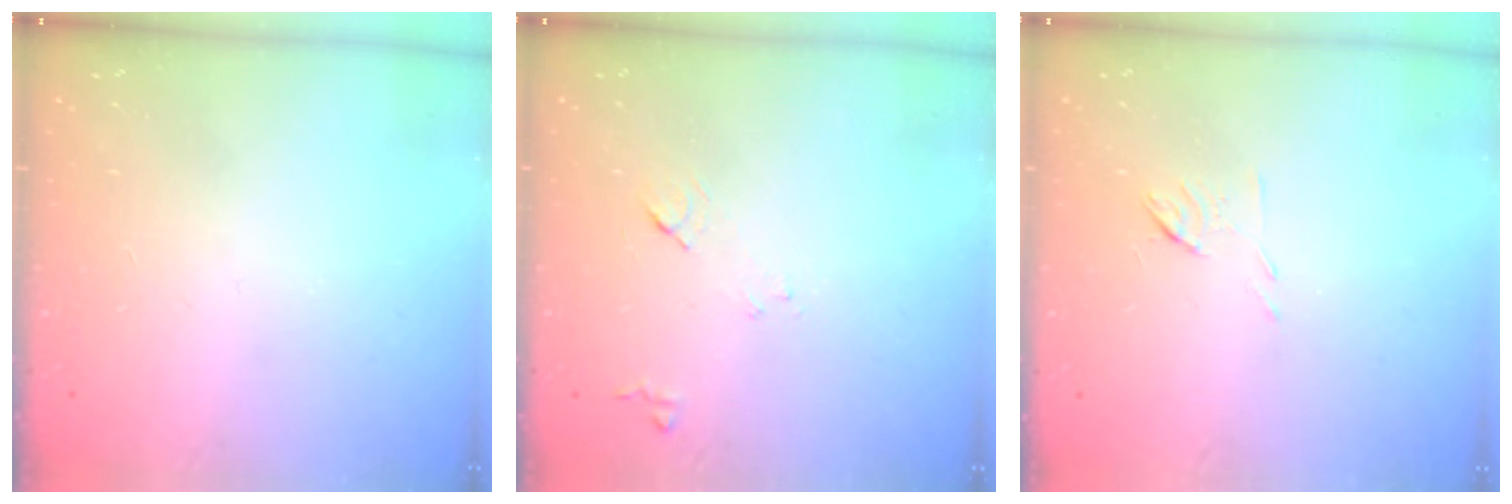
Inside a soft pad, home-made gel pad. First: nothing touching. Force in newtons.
{"total": 8.0, "press": 7.9, "slide": 0.8}
{"total": 5.3, "press": 5.2, "slide": 1.0}